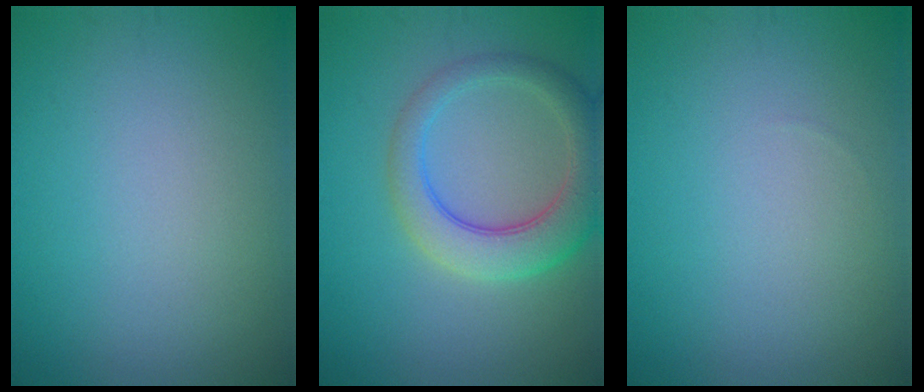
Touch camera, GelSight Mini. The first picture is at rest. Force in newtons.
{"total": 5.3, "press": 5.2, "slide": 0.4}
{"total": 0.0}